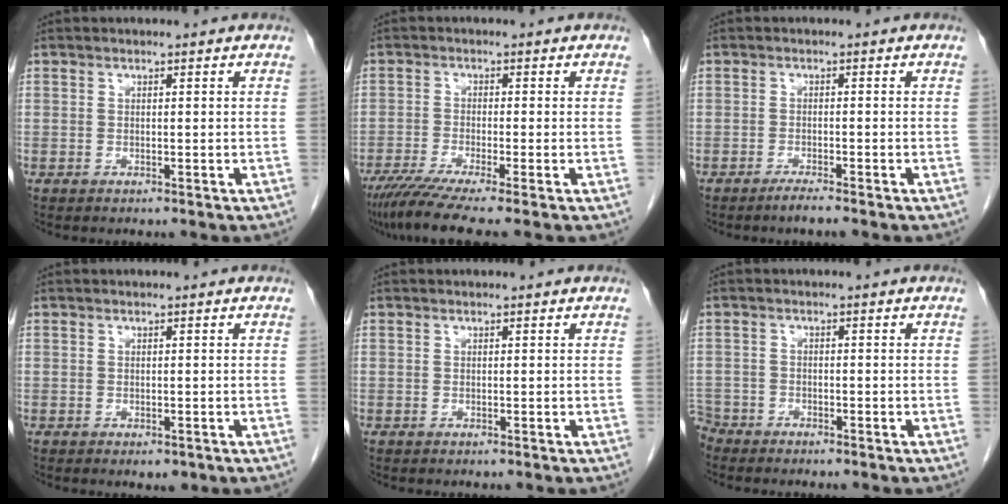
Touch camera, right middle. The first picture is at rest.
{"total": 7.9, "force": [-6.0, -0.8, 5.0], "torque": [-0.077, -0.023, -0.101]}
{"total": 1.9, "force": [-1.6, -0.3, 1.1], "torque": [-0.026, -0.004, -0.031]}
{"total": 1.5, "force": [-0.8, 0.8, 0.9], "torque": [-0.009, 0.000, -0.003]}
{"total": 0.0}
{"total": 3.8, "force": [-3.5, 1.4, 0.1], "torque": [-0.003, -0.004, -0.070]}